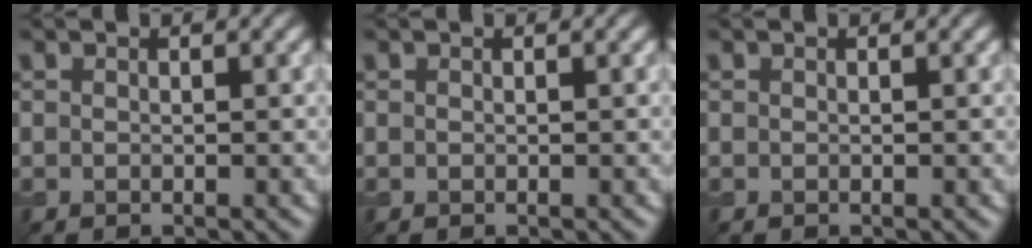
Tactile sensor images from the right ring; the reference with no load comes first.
{"total": 0.0}
{"total": 0.0}